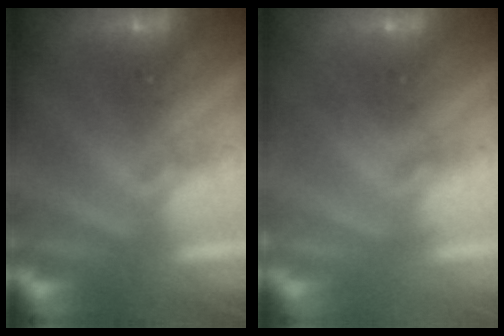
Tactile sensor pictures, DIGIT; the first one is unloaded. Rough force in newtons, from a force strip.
{"total": 2.2}